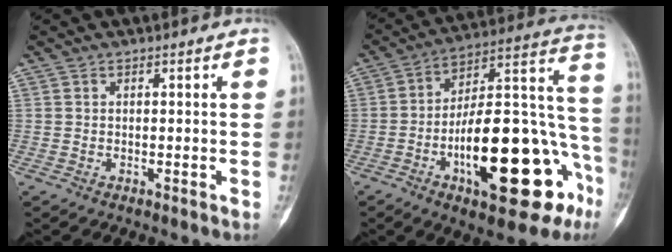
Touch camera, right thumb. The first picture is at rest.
{"total": 28.5, "force": [-10.3, 10.7, 24.3], "torque": [-0.302, 0.063, -0.145]}